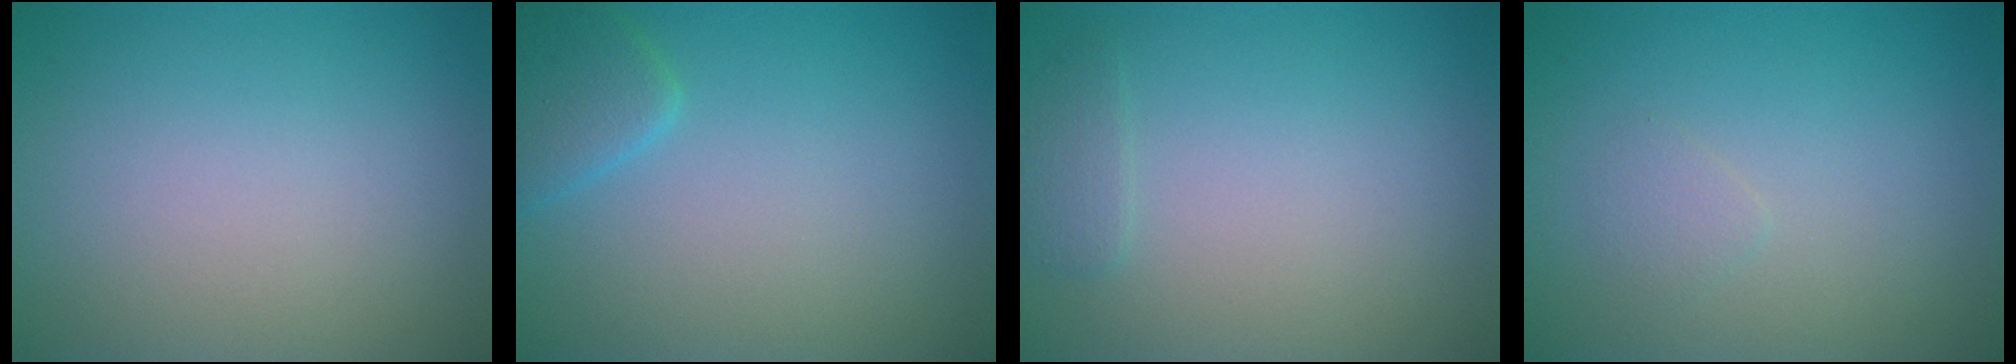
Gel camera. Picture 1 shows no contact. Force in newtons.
{"total": 2.3, "press": 2.3, "slide": 0.2}
{"total": 1.1, "press": 1.1, "slide": 0.1}
{"total": 0.8, "press": 0.8, "slide": 0.1}